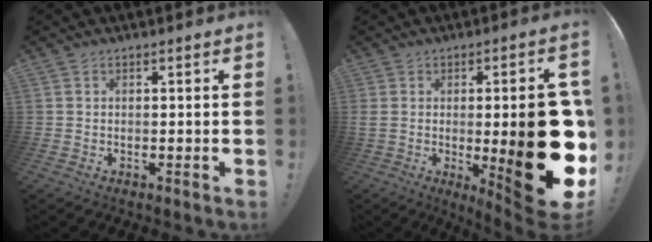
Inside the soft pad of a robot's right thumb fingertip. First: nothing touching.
{"total": 24.0, "force": [-2.0, 6.6, 23.0], "torque": [-0.290, -0.010, -0.010]}